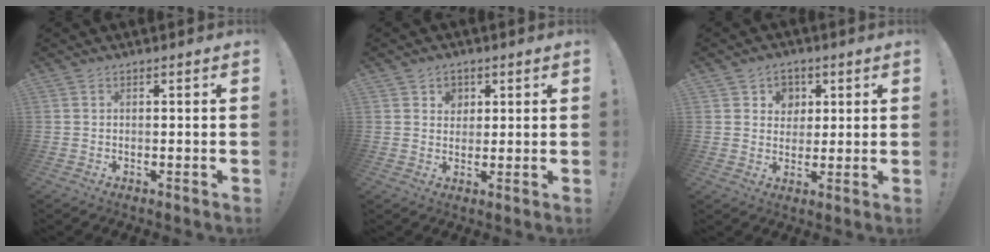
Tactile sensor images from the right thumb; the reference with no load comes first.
{"total": 4.4, "force": [2.0, 3.7, 1.1], "torque": [-0.009, -0.008, 0.035]}
{"total": 6.4, "force": [2.2, 5.8, 1.2], "torque": [-0.013, -0.015, 0.043]}